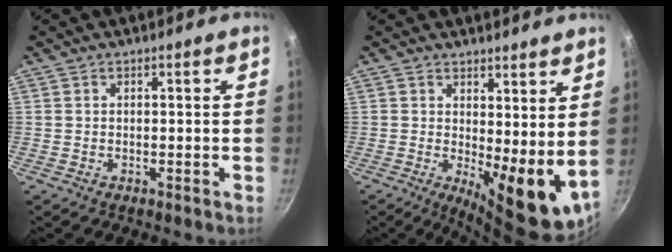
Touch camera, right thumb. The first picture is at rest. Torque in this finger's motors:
{"motor_torque": [2.11, 1.99, 1.50, -0.03, 0.36]}